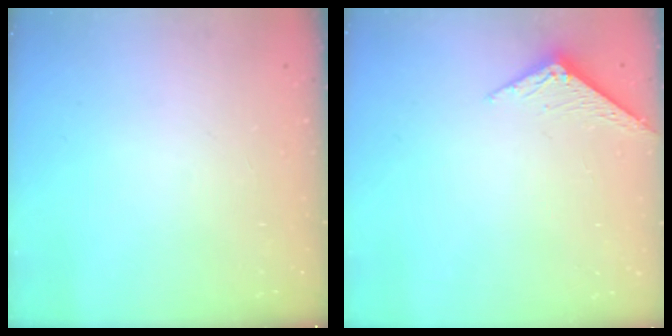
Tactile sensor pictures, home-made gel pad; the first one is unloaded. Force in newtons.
{"total": 3.7, "press": 3.7, "slide": 0.3}